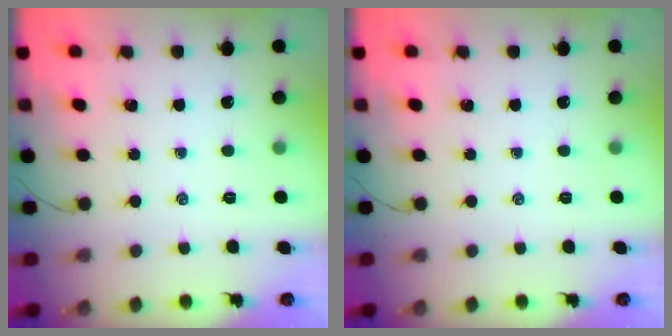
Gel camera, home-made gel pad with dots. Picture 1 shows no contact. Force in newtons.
{"total": 0.0}